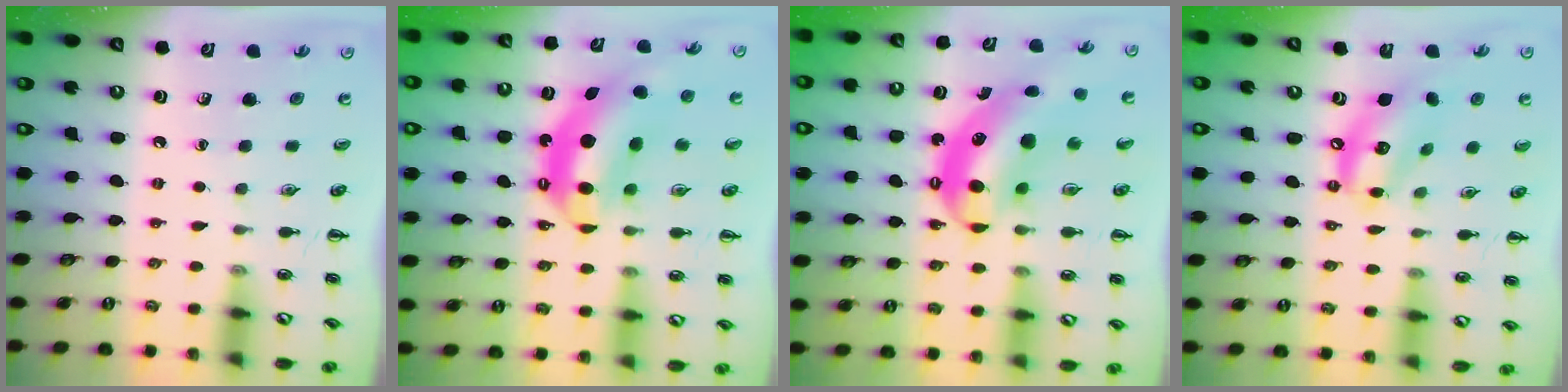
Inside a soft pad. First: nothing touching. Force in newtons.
{"total": 11.0, "press": 10.6, "slide": 2.9}
{"total": 10.8, "press": 10.4, "slide": 2.7}
{"total": 12.5, "press": 12.2, "slide": 3.0}